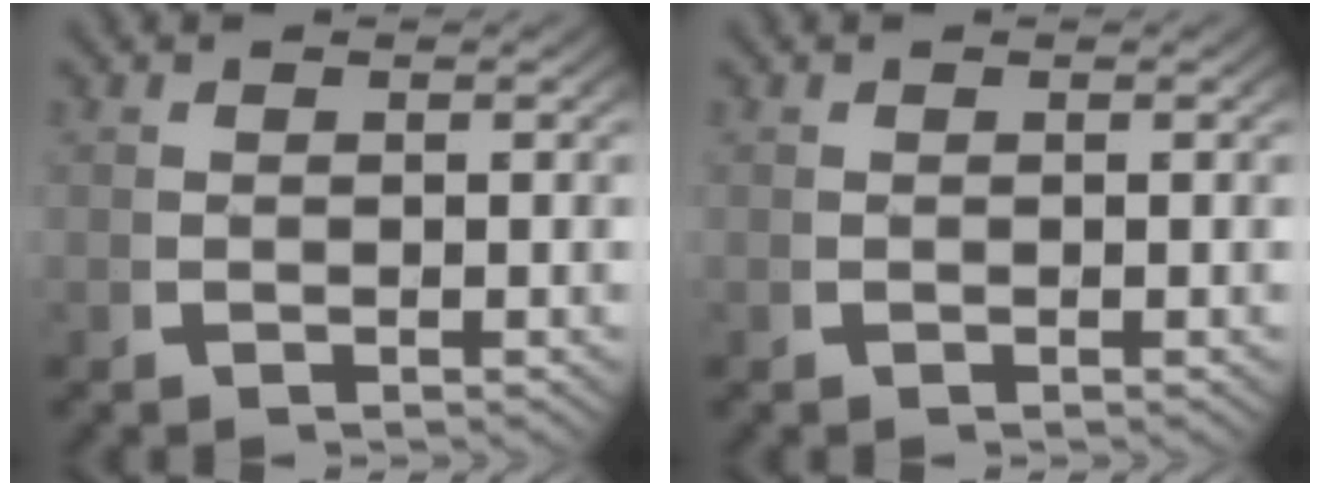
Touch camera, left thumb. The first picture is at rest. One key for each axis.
{"total": 0.0}